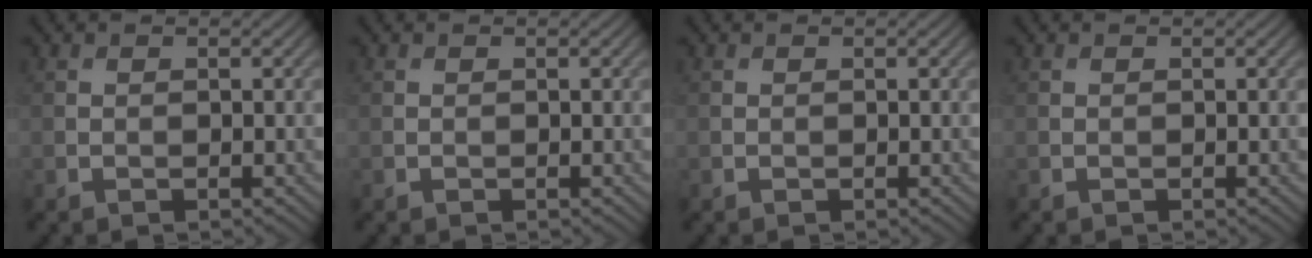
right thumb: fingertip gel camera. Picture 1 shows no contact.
{"total": 0.0}
{"total": 0.0}
{"total": 0.0}